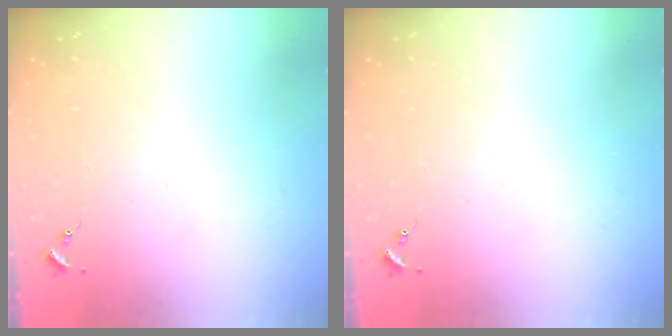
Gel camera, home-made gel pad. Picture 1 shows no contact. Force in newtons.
{"total": 0.0}